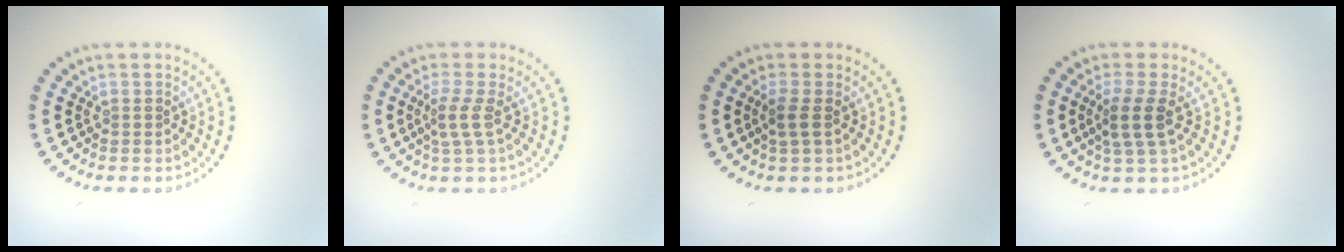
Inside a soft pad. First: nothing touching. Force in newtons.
{"total": 2.1, "press": 1.5, "slide": 1.5}
{"total": 1.5, "press": 1.3, "slide": 0.8}
{"total": 2.6, "press": 2.1, "slide": 1.6}